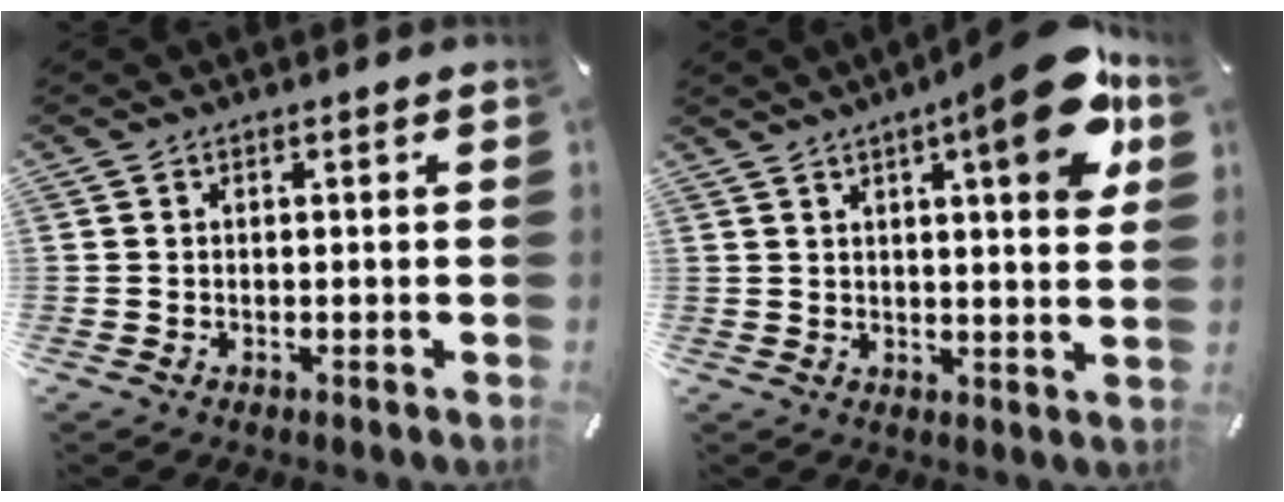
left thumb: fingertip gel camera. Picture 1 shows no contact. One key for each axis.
{"total": 14.4, "fx": 6.9, "fy": 3.3, "fz": 12.3, "tx": -0.157, "ty": -0.036, "tz": 0.099}